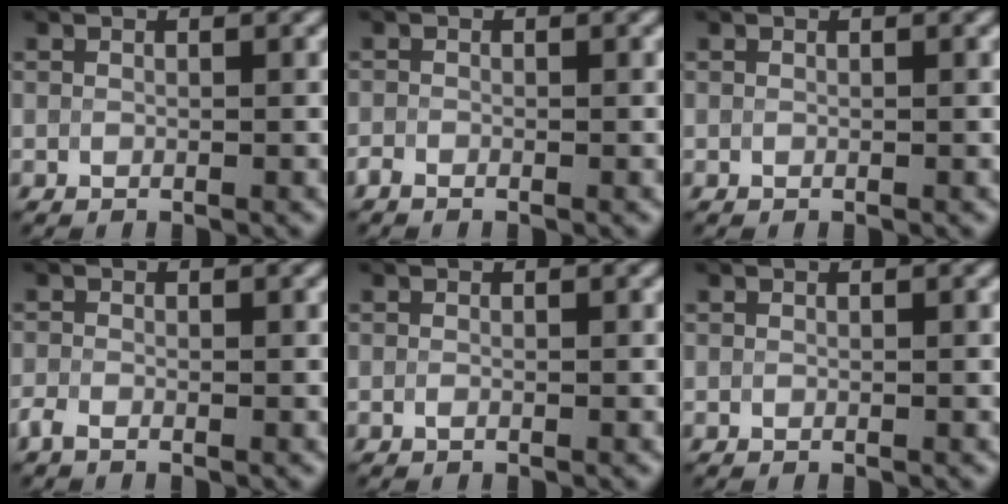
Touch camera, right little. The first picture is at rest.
{"total": 0.5, "force": [-0.4, 0.1, 0.2], "torque": [-0.002, -0.003, -0.011]}
{"total": 0.0}
{"total": 0.9, "force": [-0.7, 0.3, 0.6], "torque": [-0.014, -0.002, -0.019]}
{"total": 0.0}
{"total": 0.0}